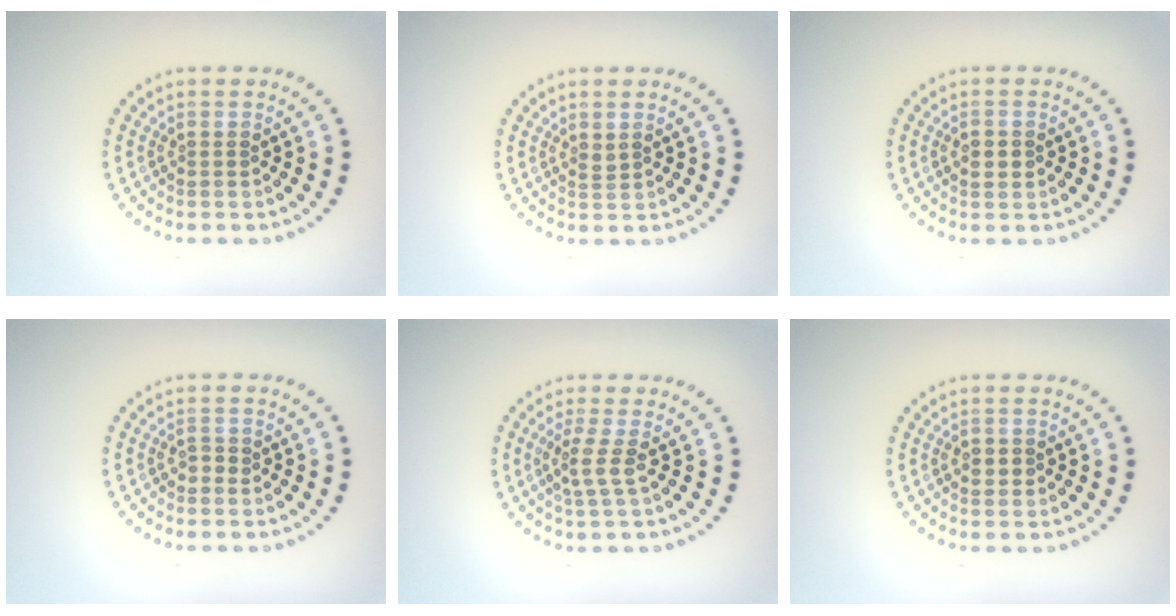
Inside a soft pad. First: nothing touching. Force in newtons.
{"total": 0.6, "press": 0.5, "slide": 0.3}
{"total": 1.2, "press": 1.2, "slide": 0.1}
{"total": 0.9, "press": 0.8, "slide": 0.2}
{"total": 1.8, "press": 1.3, "slide": 1.2}
{"total": 1.2, "press": 1.2, "slide": 0.2}